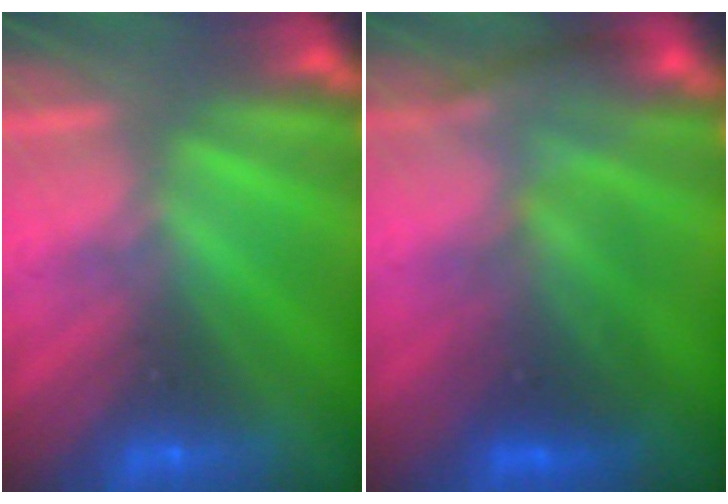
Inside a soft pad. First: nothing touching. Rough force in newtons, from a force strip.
{"total": 2.7}